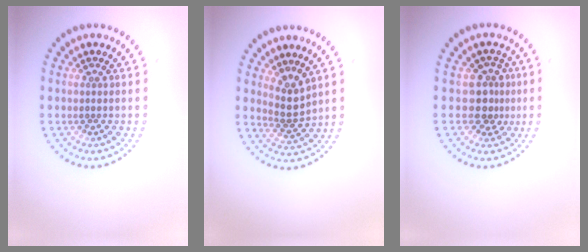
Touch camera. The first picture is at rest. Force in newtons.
{"total": 2.5, "press": 1.8, "slide": 1.7}
{"total": 2.6, "press": 2.0, "slide": 1.6}